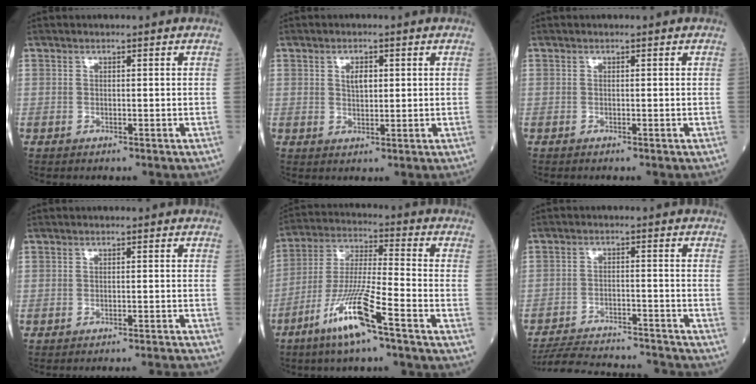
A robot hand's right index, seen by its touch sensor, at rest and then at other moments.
{"total": 2.5, "force": [0.8, 1.3, 2.0], "torque": [-0.033, 0.000, 0.013]}
{"total": 0.0}
{"total": 6.5, "force": [-6.3, -1.5, 0.6], "torque": [0.000, -0.012, -0.074]}
{"total": 11.8, "force": [-6.8, 0.0, 9.6], "torque": [-0.198, -0.017, -0.137]}
{"total": 15.3, "force": [-14.8, 1.5, 3.4], "torque": [-0.070, 0.001, -0.211]}